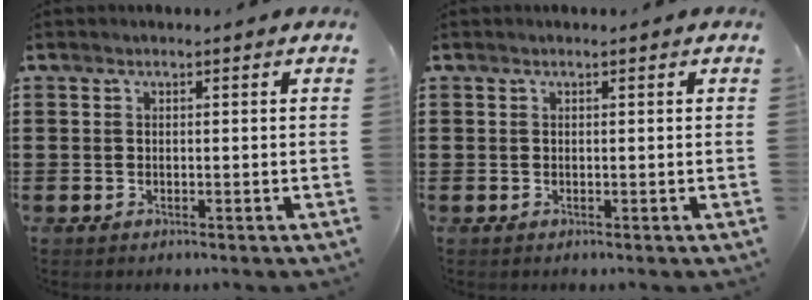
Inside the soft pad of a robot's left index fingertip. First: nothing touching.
{"total": 0.0}